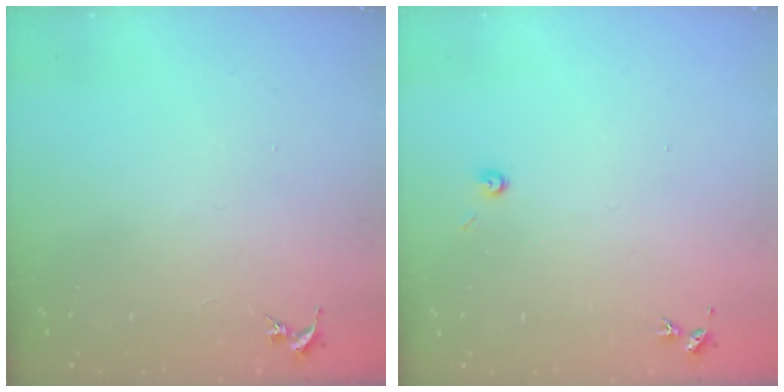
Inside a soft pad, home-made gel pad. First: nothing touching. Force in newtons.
{"total": 3.2, "press": 3.2, "slide": 0.3}